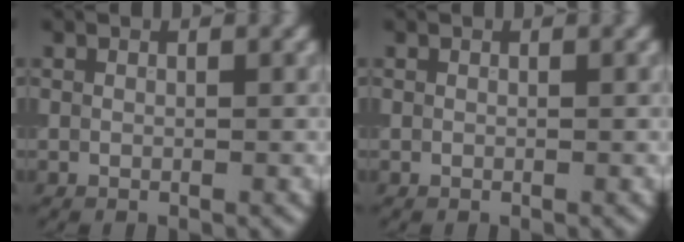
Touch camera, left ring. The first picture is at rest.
{"total": 0.0}